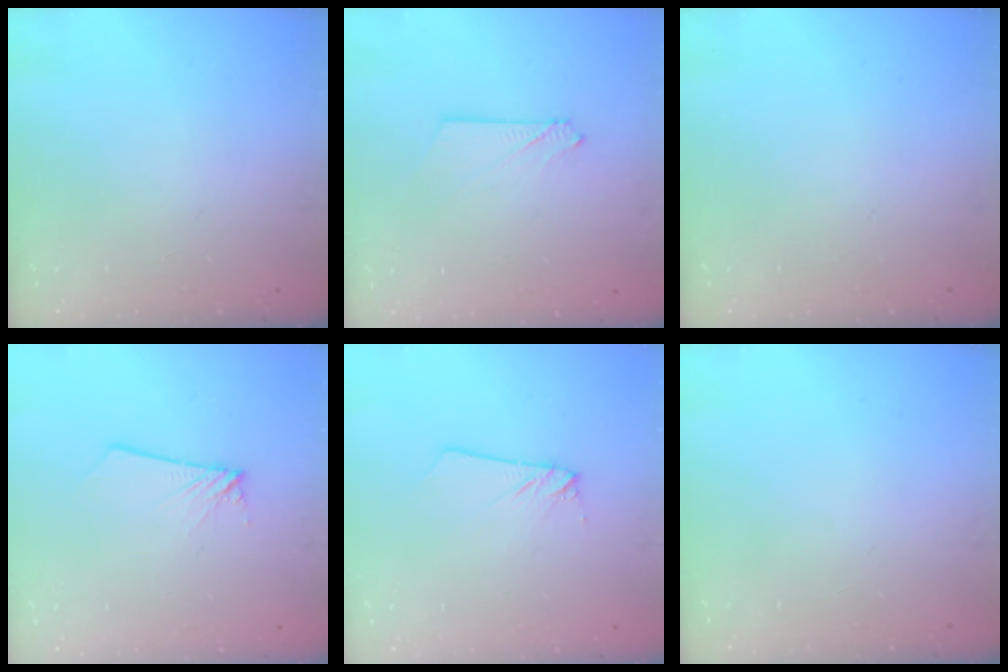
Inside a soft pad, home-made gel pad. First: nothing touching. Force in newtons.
{"total": 2.9, "press": 2.9, "slide": 0.4}
{"total": 0.0}
{"total": 2.0, "press": 2.0, "slide": 0.2}
{"total": 2.4, "press": 2.4, "slide": 0.1}
{"total": 0.0}